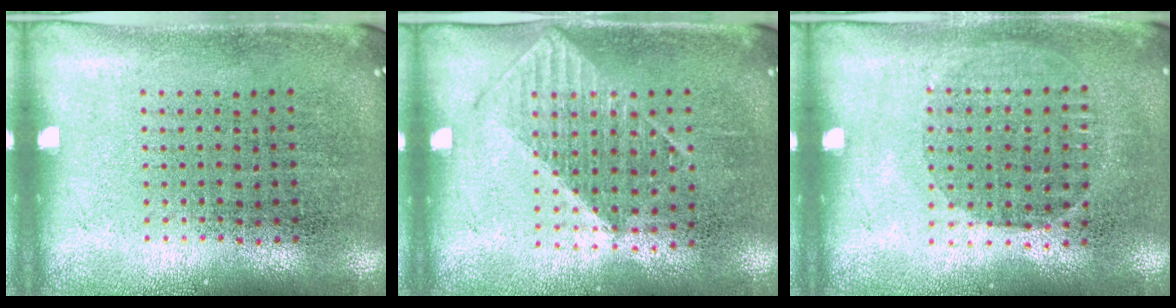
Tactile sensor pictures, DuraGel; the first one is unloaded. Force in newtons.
{"total": 0.9, "press": 0.8, "slide": 0.4}
{"total": 1.0, "press": 0.8, "slide": 0.5}